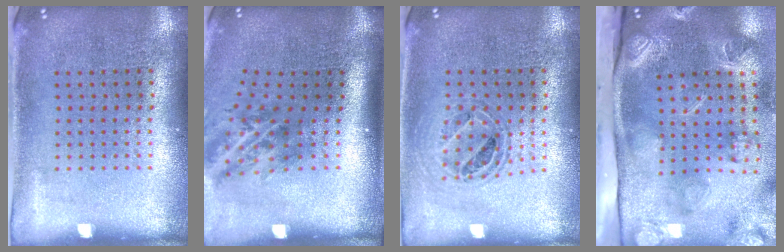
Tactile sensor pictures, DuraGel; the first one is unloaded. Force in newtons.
{"total": 1.9, "press": 1.2, "slide": 1.4}
{"total": 0.8, "press": 0.8, "slide": 0.2}
{"total": 4.6, "press": 3.2, "slide": 3.3}